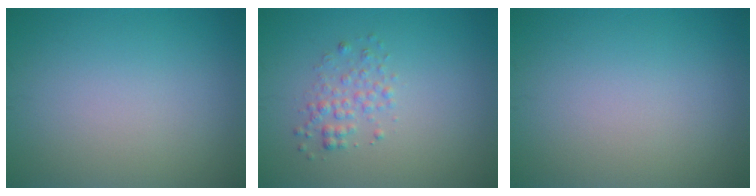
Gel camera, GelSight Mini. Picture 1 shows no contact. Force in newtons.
{"total": 1.8, "press": 1.8, "slide": 0.1}
{"total": 0.0}